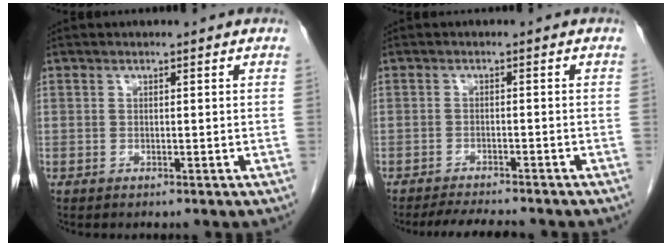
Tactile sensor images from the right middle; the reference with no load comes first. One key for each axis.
{"total": 5.7, "fx": -5.2, "fy": 0.4, "fz": 2.2, "tx": -0.035, "ty": -0.015, "tz": -0.081}